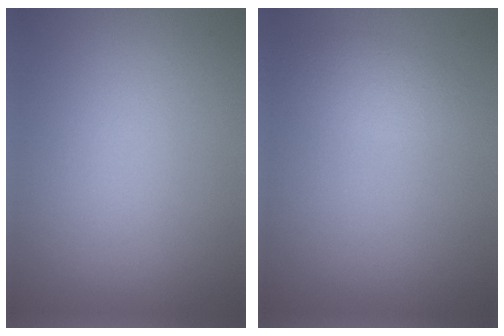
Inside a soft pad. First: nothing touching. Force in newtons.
{"total": 1.4, "press": 1.4, "slide": 0.1}